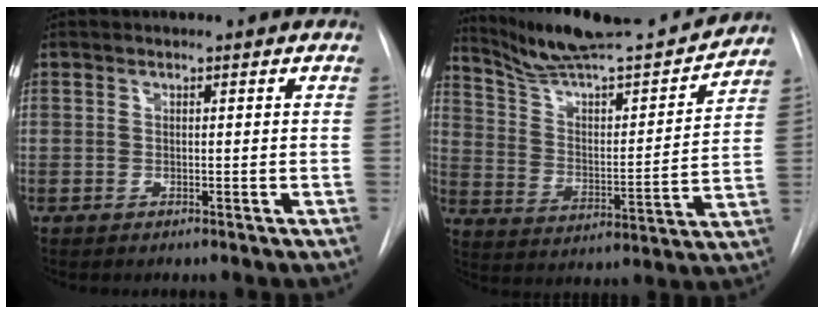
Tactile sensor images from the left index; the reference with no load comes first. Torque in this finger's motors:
{"motor_torque": [0.12, -0.32, 0.09, 0.08]}